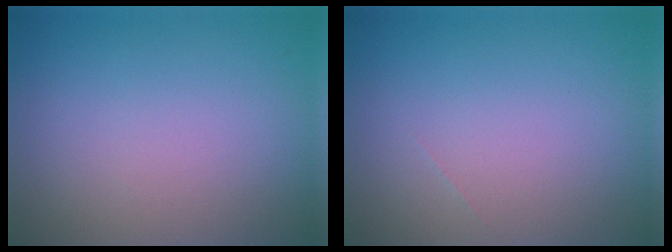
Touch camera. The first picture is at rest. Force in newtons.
{"total": 0.0}